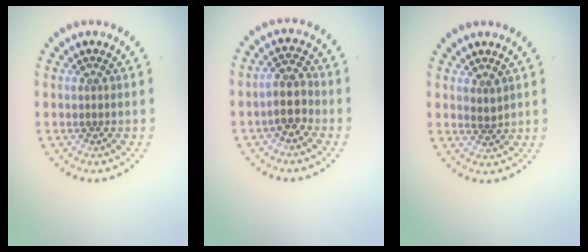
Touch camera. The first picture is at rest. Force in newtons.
{"total": 2.6, "press": 2.3, "slide": 1.2}
{"total": 1.0, "press": 0.8, "slide": 0.6}